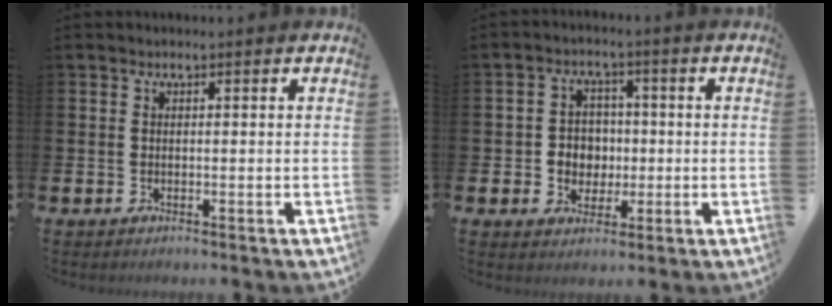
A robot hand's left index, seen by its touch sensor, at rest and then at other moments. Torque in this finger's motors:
{"motor_torque": [0.58, -0.40, 0.12, 0.06]}